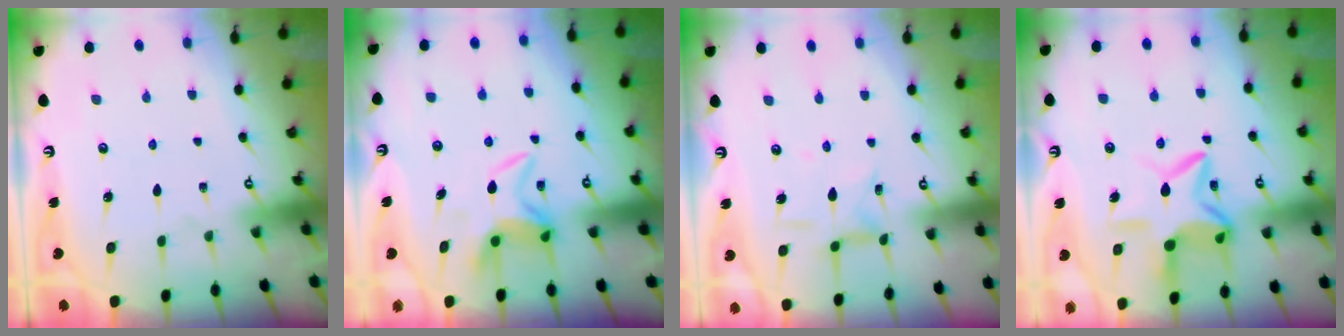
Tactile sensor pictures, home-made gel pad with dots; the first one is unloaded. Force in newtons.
{"total": 5.5, "press": 5.5, "slide": 0.3}
{"total": 4.8, "press": 4.8, "slide": 0.4}
{"total": 11.2, "press": 11.1, "slide": 1.5}